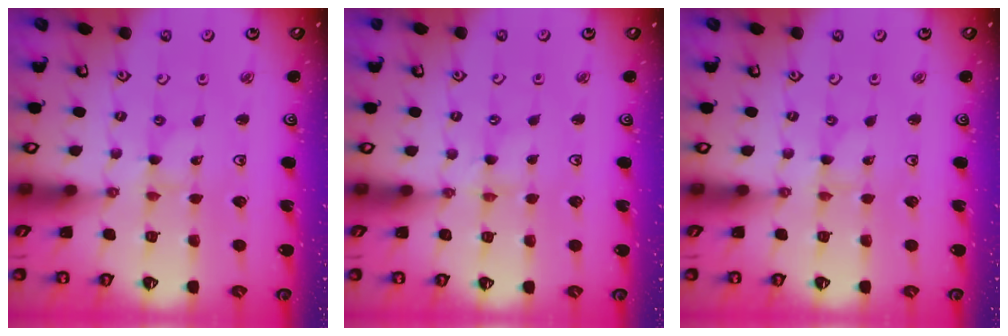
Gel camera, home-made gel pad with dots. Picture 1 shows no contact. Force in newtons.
{"total": 1.1, "press": 1.0, "slide": 0.1}
{"total": 0.0}